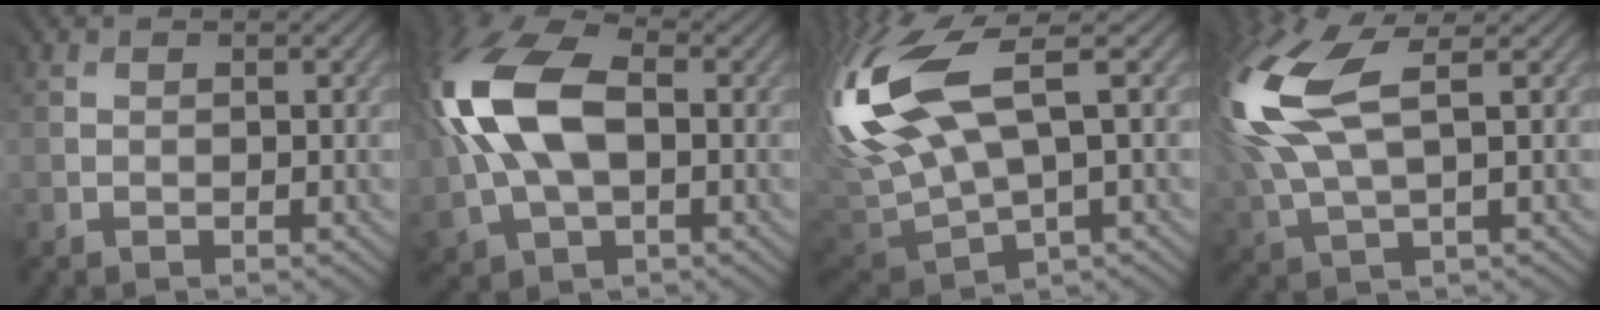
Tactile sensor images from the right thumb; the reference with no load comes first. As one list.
[{"total": 15.0, "force": [1.7, 9.3, 11.7], "torque": [-0.277, 0.009, 0.029]}, {"total": 13.5, "force": [3.9, 5.4, 11.7], "torque": [-0.297, 0.018, 0.077]}, {"total": 13.0, "force": [3.8, 5.8, 11.0], "torque": [-0.294, 0.013, 0.075]}]